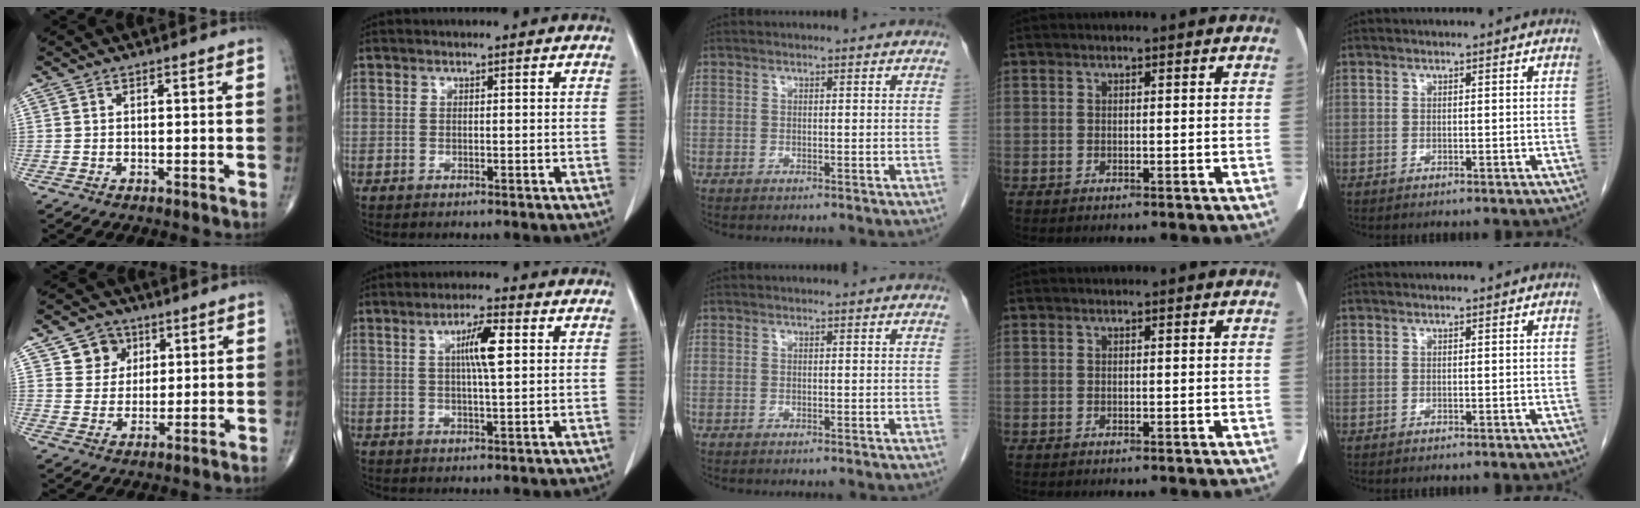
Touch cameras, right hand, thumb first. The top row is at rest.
{"thumb": {"total": 6.6, "force": [3.1, 5.6, 1.5], "torque": [0.005, -0.012, 0.053]}, "index": {"total": 5.2, "force": [1.4, 0.6, 4.9], "torque": [-0.088, 0.002, 0.024]}}